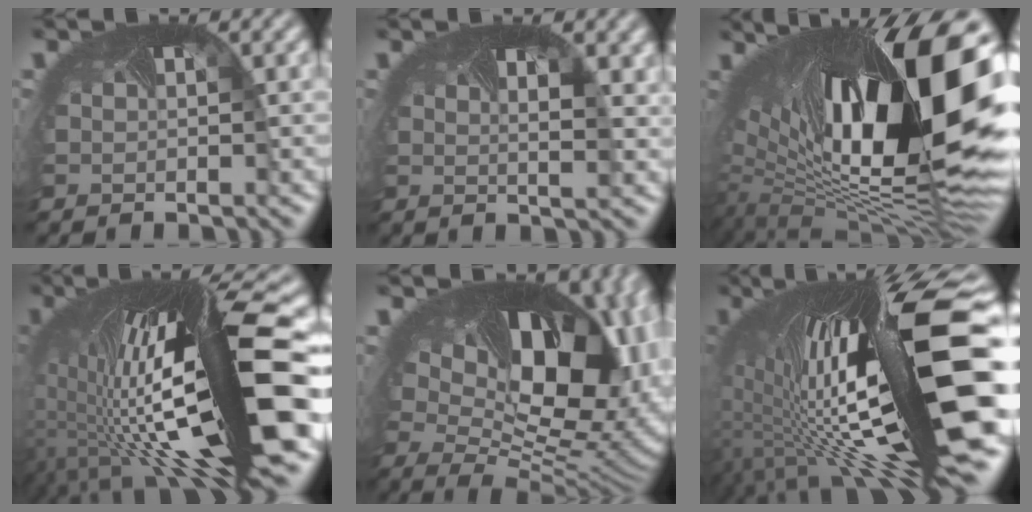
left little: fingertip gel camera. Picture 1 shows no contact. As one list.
[{"total": 1.9, "force": [0.5, 0.5, 1.7], "torque": [-0.029, -0.012, 0.016]}, {"total": 17.2, "force": [3.3, 7.2, 15.3], "torque": [-0.271, -0.009, 0.075]}, {"total": 15.7, "force": [-0.9, 4.1, 15.1], "torque": [-0.272, -0.015, -0.002]}, {"total": 13.8, "force": [3.5, 8.2, 10.5], "torque": [-0.142, -0.030, 0.086]}, {"total": 15.8, "force": [0.2, 4.6, 15.1], "torque": [-0.278, -0.011, 0.018]}]